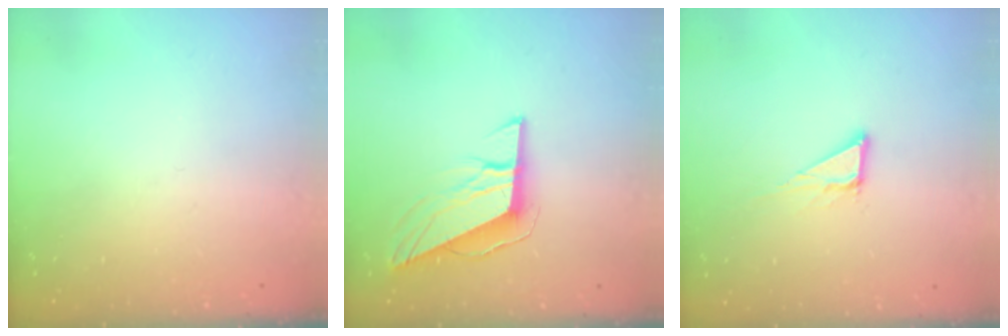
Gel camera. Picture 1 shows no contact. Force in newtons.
{"total": 10.0, "press": 9.7, "slide": 2.5}
{"total": 5.6, "press": 5.6, "slide": 0.3}